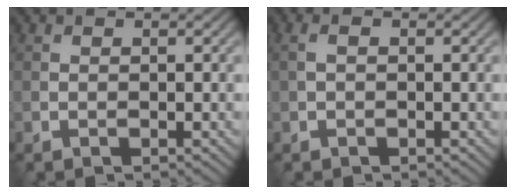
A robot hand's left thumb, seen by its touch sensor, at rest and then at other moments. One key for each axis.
{"total": 1.3, "fx": 0.2, "fy": 0.5, "fz": 1.2, "tx": -0.031, "ty": 0.006, "tz": 0.001}